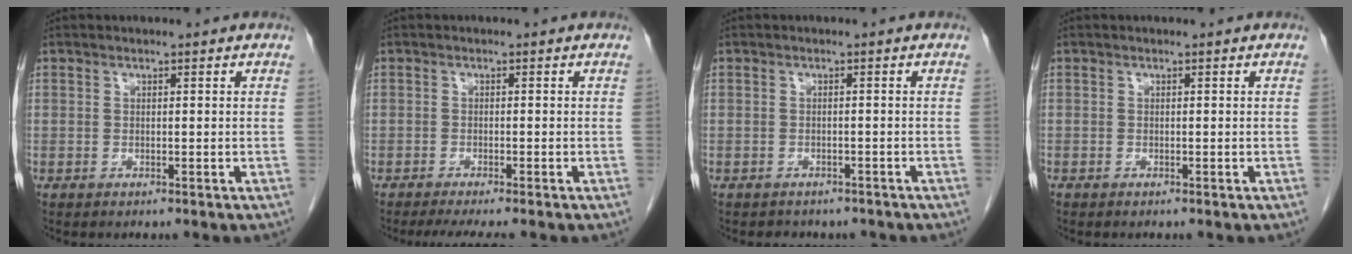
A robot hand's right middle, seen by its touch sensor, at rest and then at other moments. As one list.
[{"total": 5.0, "force": [-4.2, 0.0, 2.8], "torque": [-0.036, -0.012, -0.064]}, {"total": 4.2, "force": [-3.6, 2.0, 0.7], "torque": [-0.015, 0.005, -0.040]}, {"total": 0.0}]